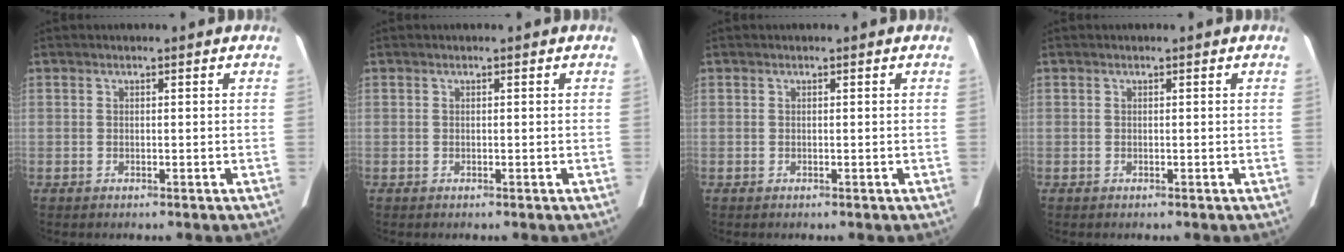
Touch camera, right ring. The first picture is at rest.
{"total": 0.0}
{"total": 0.0}
{"total": 0.0}